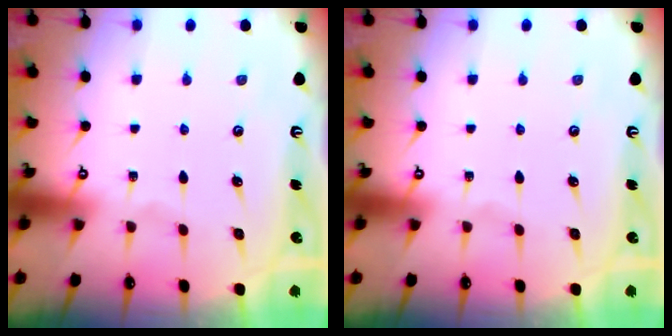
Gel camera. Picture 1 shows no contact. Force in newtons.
{"total": 0.0}